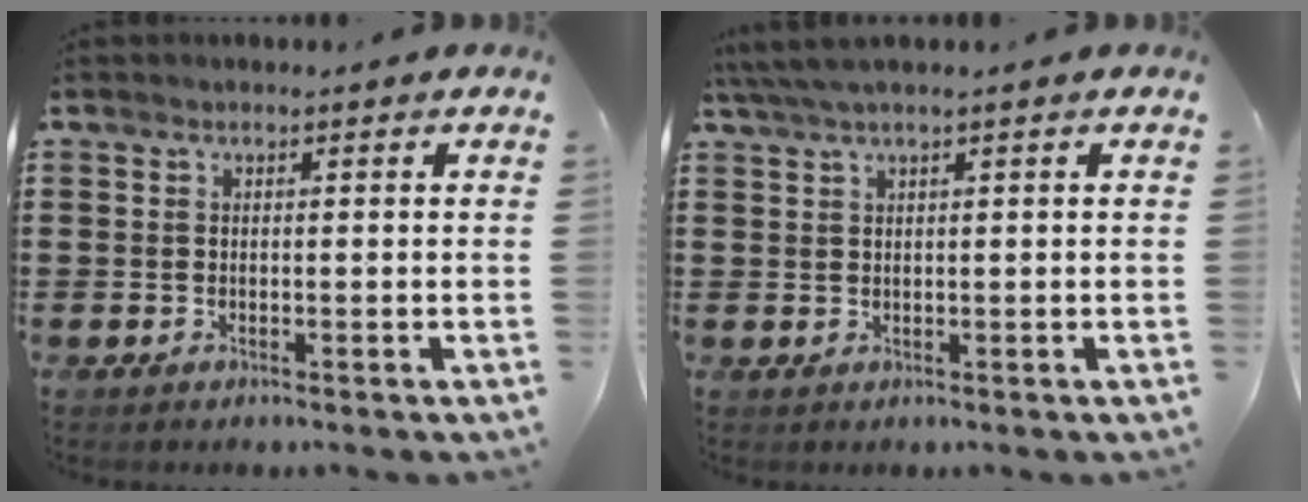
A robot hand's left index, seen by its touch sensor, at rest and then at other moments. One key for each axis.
{"total": 2.1, "fx": 1.1, "fy": 0.1, "fz": 1.8, "tx": -0.036, "ty": -0.001, "tz": 0.020}